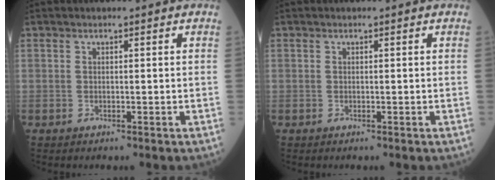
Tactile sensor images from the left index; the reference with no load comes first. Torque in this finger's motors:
{"motor_torque": [-0.01, 0.00, 0.00, -0.03]}